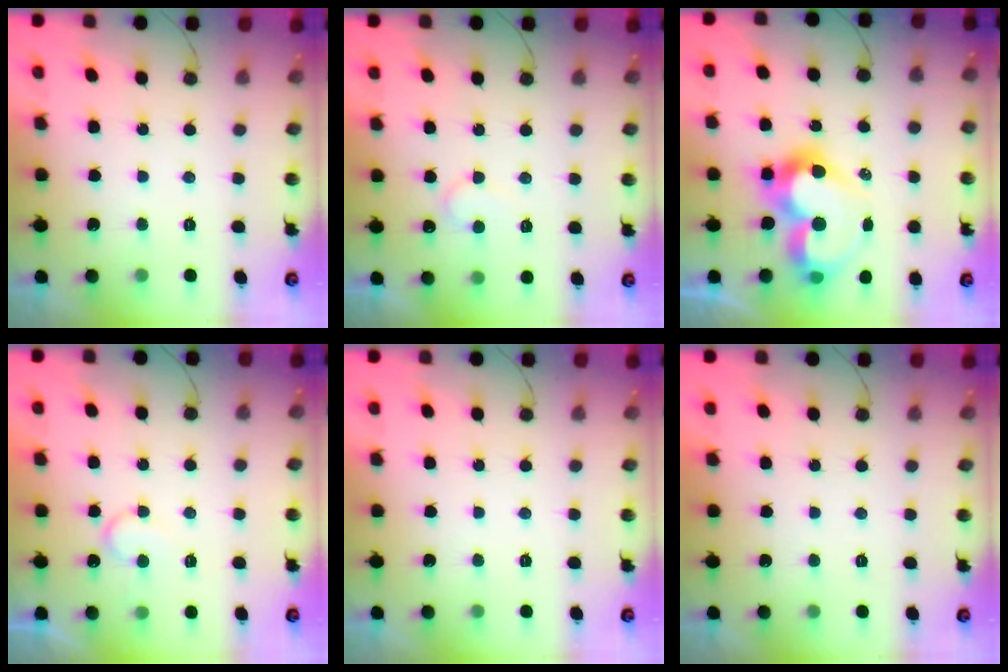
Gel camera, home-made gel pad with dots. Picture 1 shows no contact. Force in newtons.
{"total": 5.8, "press": 5.8, "slide": 0.4}
{"total": 15.2, "press": 15.1, "slide": 2.0}
{"total": 6.0, "press": 6.0, "slide": 0.5}
{"total": 0.0}
{"total": 1.8, "press": 1.8, "slide": 0.1}